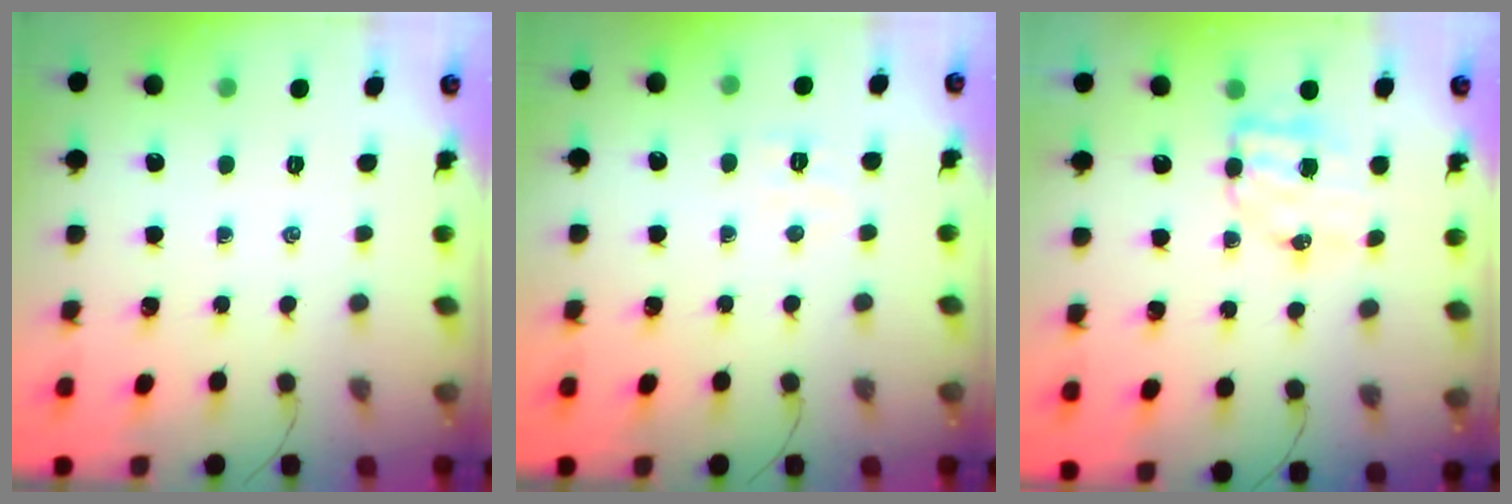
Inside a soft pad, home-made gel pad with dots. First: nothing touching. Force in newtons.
{"total": 4.7, "press": 4.5, "slide": 1.1}
{"total": 7.8, "press": 7.8, "slide": 1.1}